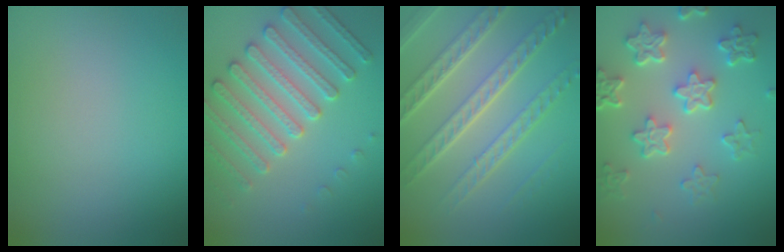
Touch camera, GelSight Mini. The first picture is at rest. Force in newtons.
{"total": 4.5, "press": 4.5, "slide": 0.6}
{"total": 7.2, "press": 5.2, "slide": 5.1}
{"total": 6.1, "press": 4.6, "slide": 4.0}